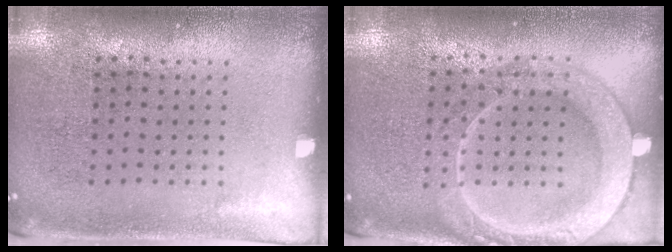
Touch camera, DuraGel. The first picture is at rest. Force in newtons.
{"total": 2.1, "press": 2.1, "slide": 0.2}